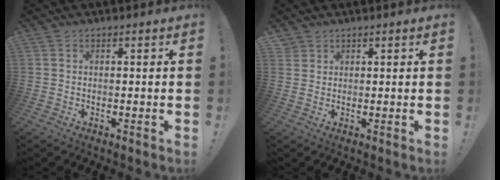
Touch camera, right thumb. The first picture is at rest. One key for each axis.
{"total": 2.3, "fx": 1.8, "fy": 1.4, "fz": 0.1, "tx": -0.002, "ty": -0.011, "tz": 0.035}